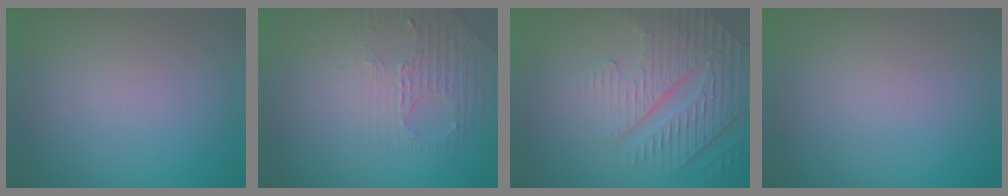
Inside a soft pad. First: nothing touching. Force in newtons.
{"total": 1.8, "press": 1.5, "slide": 1.0}
{"total": 4.6, "press": 4.3, "slide": 1.6}
{"total": 0.0}